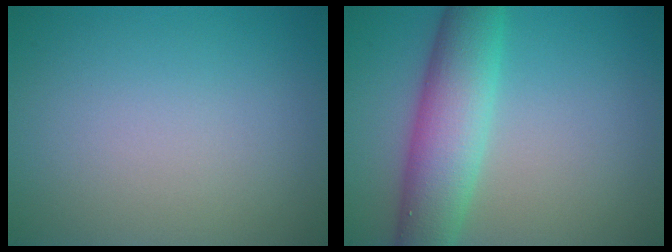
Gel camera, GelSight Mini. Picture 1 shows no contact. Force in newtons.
{"total": 6.9, "press": 6.9, "slide": 0.1}